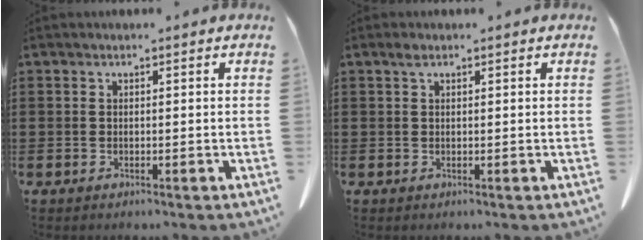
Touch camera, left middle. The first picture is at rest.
{"total": 0.9, "force": [0.5, 0.3, 0.7], "torque": [-0.016, 0.001, 0.011]}